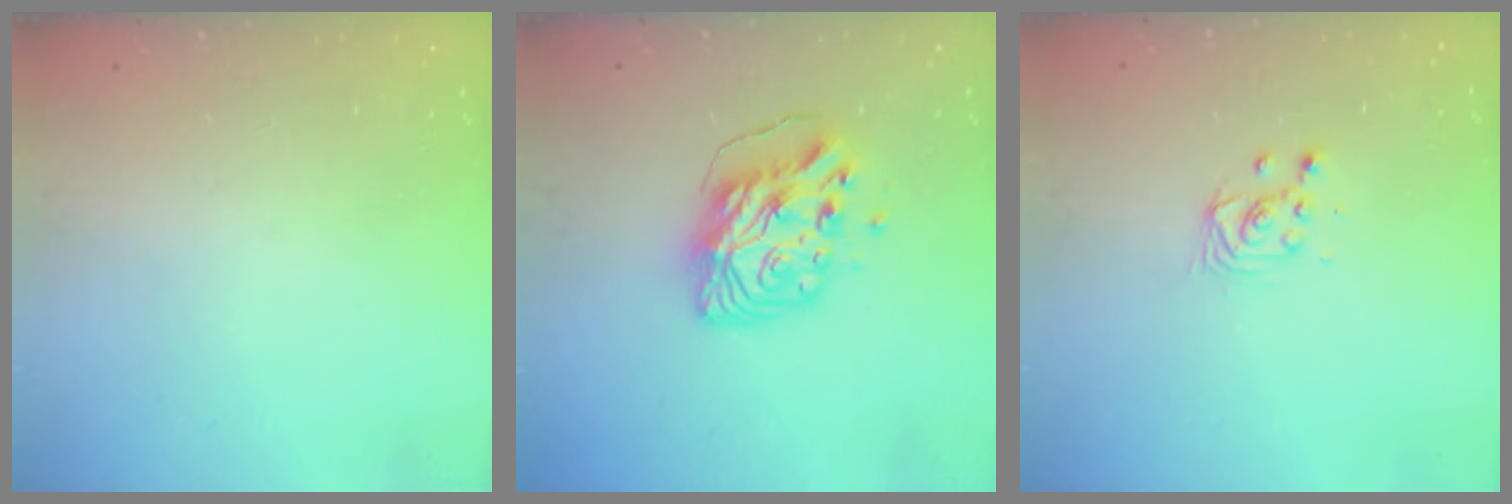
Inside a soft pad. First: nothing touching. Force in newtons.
{"total": 10.0, "press": 9.9, "slide": 1.4}
{"total": 3.3, "press": 3.3, "slide": 0.4}